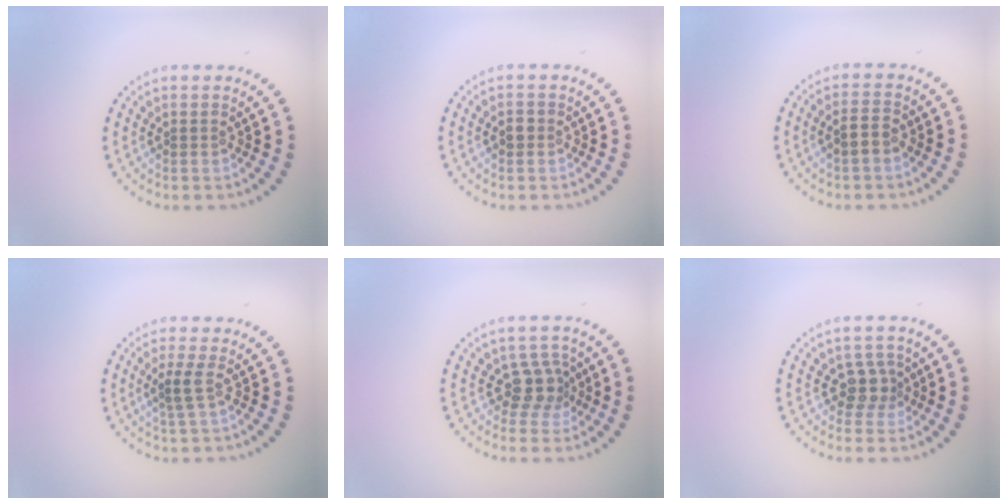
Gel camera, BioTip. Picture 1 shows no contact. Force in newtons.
{"total": 1.1, "press": 1.0, "slide": 0.2}
{"total": 1.5, "press": 1.4, "slide": 0.5}
{"total": 1.7, "press": 1.1, "slide": 1.2}
{"total": 2.7, "press": 2.1, "slide": 1.6}
{"total": 2.3, "press": 1.9, "slide": 1.4}